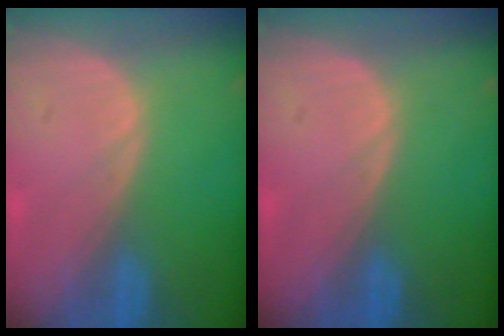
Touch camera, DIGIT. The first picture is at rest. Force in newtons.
{"total": 0.0}